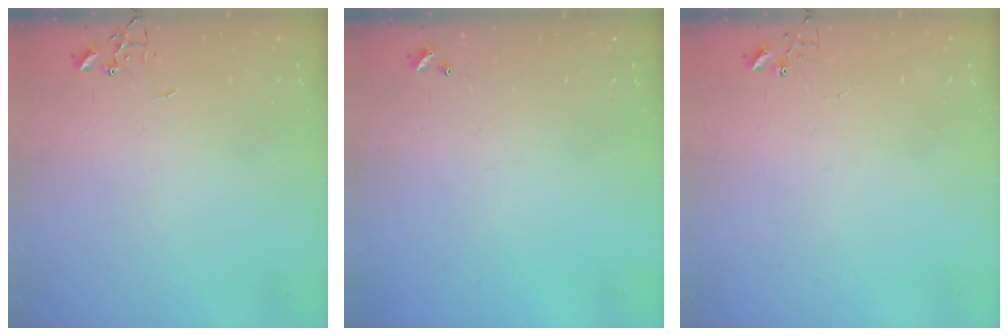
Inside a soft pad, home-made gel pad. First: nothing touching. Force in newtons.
{"total": 0.0}
{"total": 3.9, "press": 3.9, "slide": 0.3}